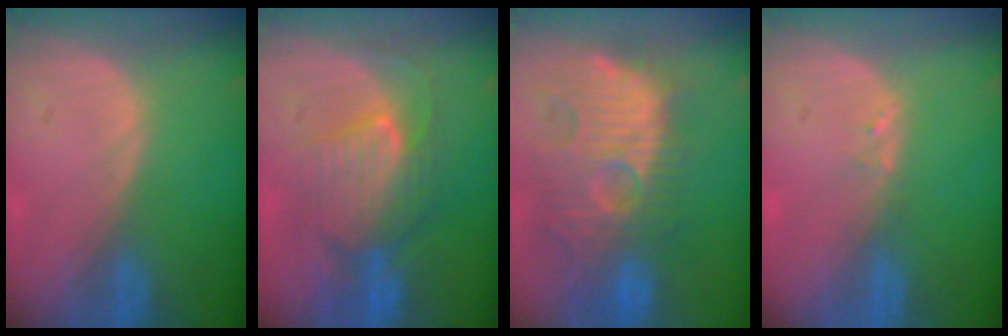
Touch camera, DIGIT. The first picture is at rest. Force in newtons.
{"total": 8.4, "press": 8.3, "slide": 1.6}
{"total": 12.8, "press": 12.2, "slide": 3.9}
{"total": 1.0, "press": 1.0, "slide": 0.2}